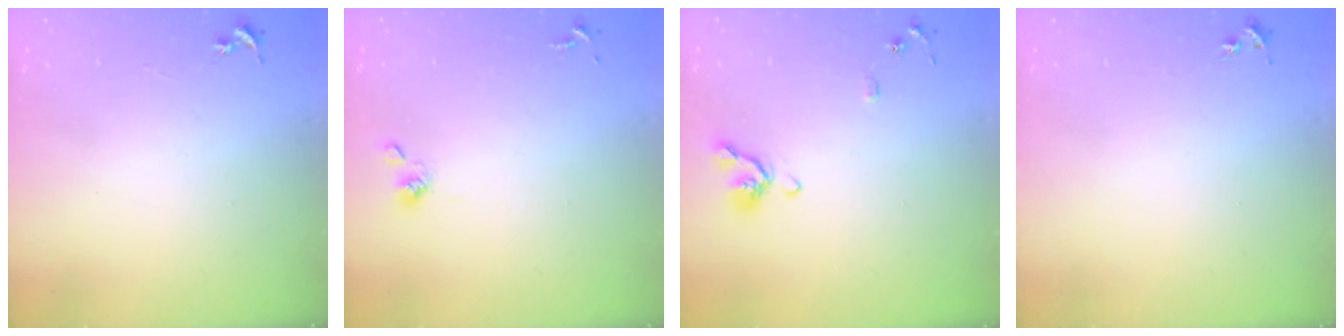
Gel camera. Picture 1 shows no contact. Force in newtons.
{"total": 5.5, "press": 5.1, "slide": 2.1}
{"total": 8.8, "press": 8.7, "slide": 1.4}
{"total": 3.9, "press": 3.8, "slide": 0.6}